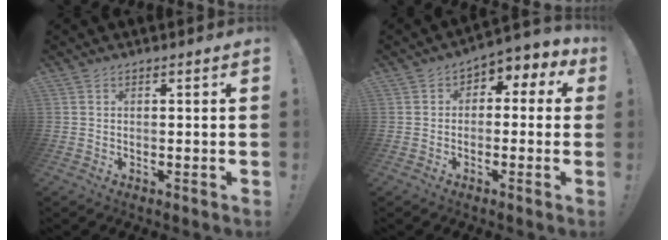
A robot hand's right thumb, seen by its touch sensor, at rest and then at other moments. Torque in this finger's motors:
{"motor_torque": [0.04, 0.04, 0.00, 0.04, 0.16]}